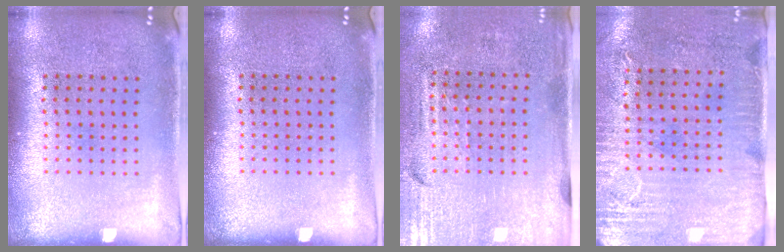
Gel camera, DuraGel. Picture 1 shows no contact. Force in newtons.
{"total": 0.0}
{"total": 3.2, "press": 2.8, "slide": 1.5}
{"total": 3.0, "press": 2.5, "slide": 1.7}